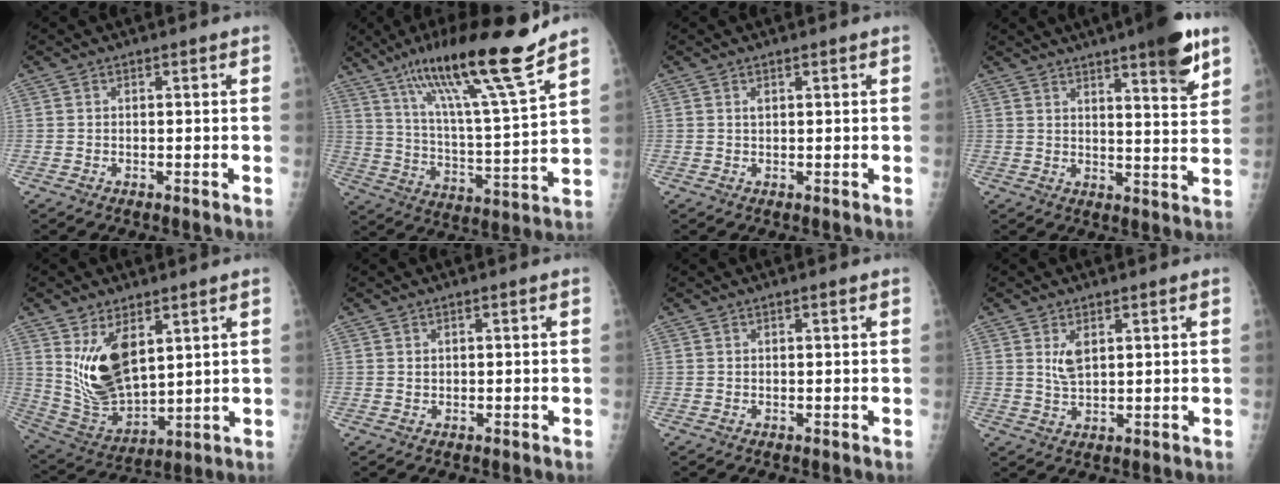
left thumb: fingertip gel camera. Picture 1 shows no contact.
{"total": 20.7, "force": [14.8, 1.2, 14.5], "torque": [-0.225, -0.067, 0.252]}
{"total": 0.8, "force": [0.5, 0.3, 0.6], "torque": [-0.012, 0.002, 0.011]}
{"total": 15.8, "force": [10.1, 2.0, 12.0], "torque": [-0.152, -0.059, 0.148]}
{"total": 14.0, "force": [5.2, 7.5, 10.7], "torque": [-0.173, -0.034, 0.123]}
{"total": 0.7, "force": [0.4, 0.4, 0.4], "torque": [-0.002, -0.003, 0.008]}
{"total": 0.7, "force": [0.5, 0.1, 0.5], "torque": [-0.008, 0.000, 0.008]}
{"total": 5.2, "force": [2.2, 2.5, 4.0], "torque": [-0.071, -0.017, 0.051]}